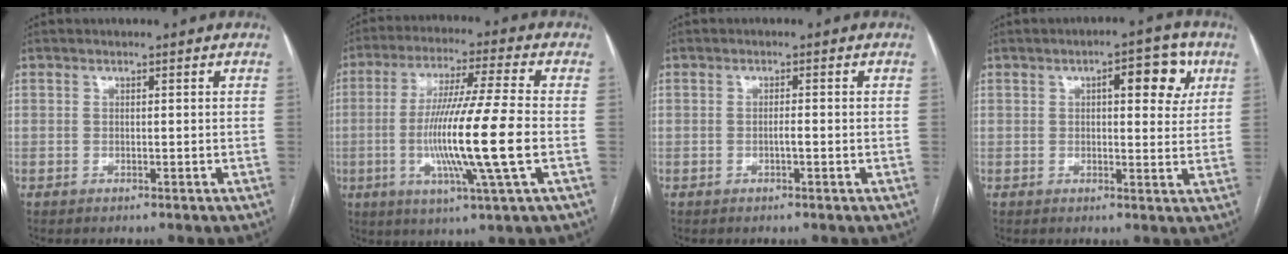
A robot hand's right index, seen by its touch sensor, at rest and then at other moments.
{"total": 15.4, "force": [-2.7, -1.2, 15.1], "torque": [-0.293, -0.017, -0.057]}
{"total": 1.2, "force": [-0.4, 0.0, 1.2], "torque": [-0.022, 0.001, -0.007]}
{"total": 7.1, "force": [2.7, 2.6, 6.0], "torque": [-0.070, 0.014, 0.030]}